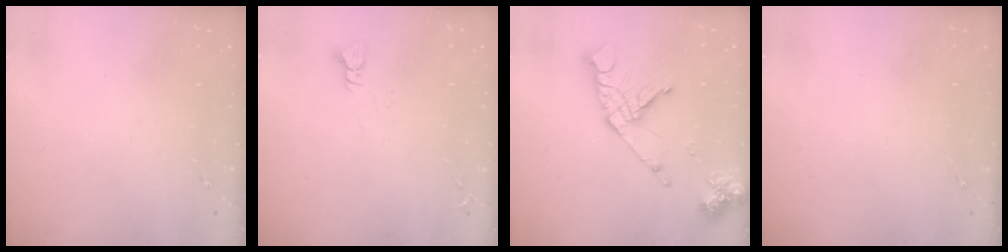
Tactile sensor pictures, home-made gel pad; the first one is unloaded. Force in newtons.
{"total": 3.0, "press": 3.0, "slide": 0.3}
{"total": 16.8, "press": 16.7, "slide": 2.2}
{"total": 0.0}